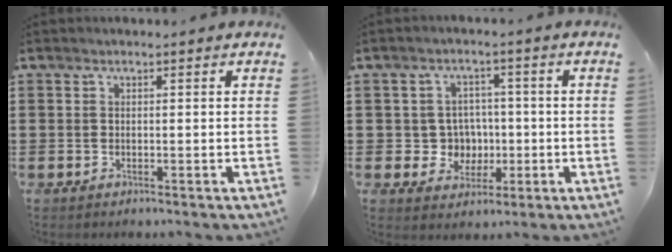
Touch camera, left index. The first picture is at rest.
{"total": 5.1, "force": [-0.2, 4.9, 1.5], "torque": [-0.041, 0.009, -0.005]}